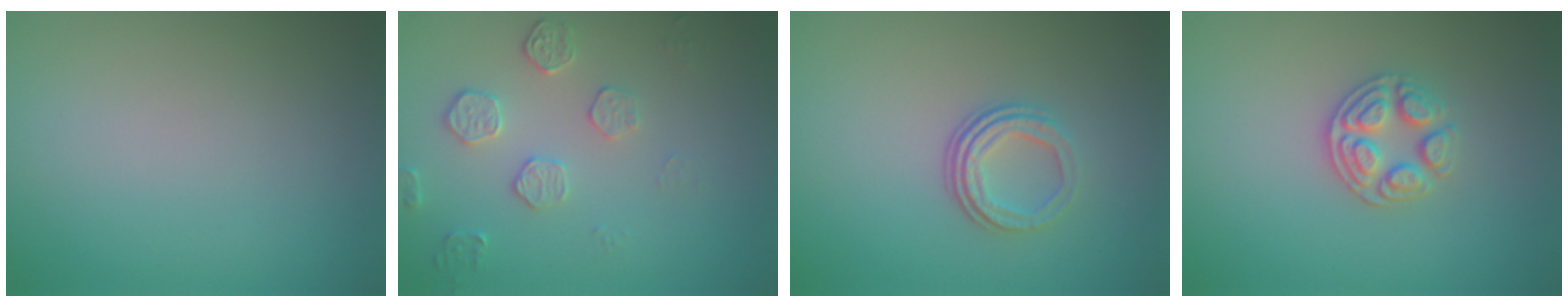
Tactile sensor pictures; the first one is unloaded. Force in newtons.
{"total": 2.1, "press": 1.5, "slide": 1.4}
{"total": 3.3, "press": 2.2, "slide": 2.4}
{"total": 3.0, "press": 2.8, "slide": 1.1}